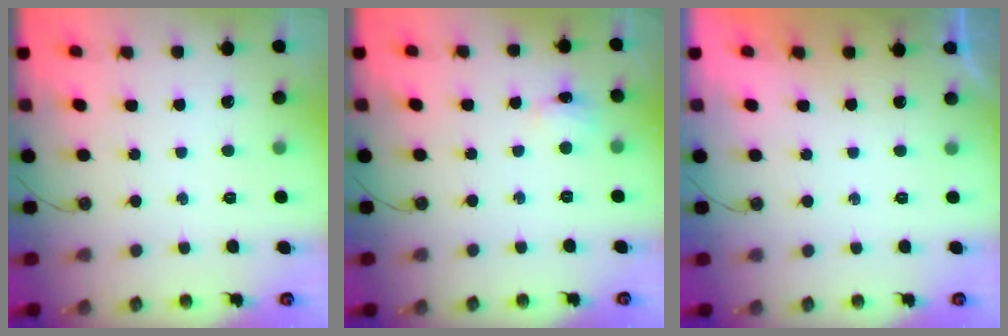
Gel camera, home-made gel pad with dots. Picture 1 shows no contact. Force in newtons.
{"total": 2.9, "press": 2.9, "slide": 0.5}
{"total": 0.0}